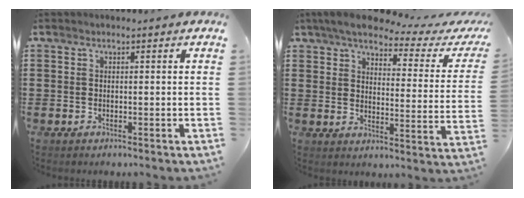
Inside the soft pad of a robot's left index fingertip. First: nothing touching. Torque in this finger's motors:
{"motor_torque": [2.14, 0.00, 0.42, 0.10]}